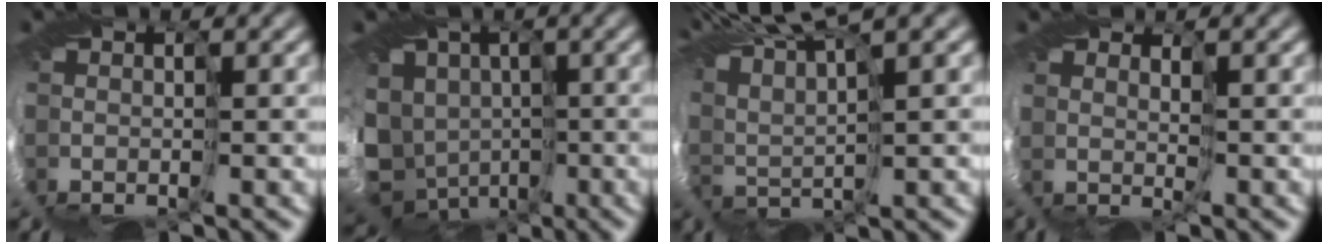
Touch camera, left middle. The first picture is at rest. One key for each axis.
{"total": 11.5, "fx": -3.9, "fy": 9.4, "fz": 5.3, "tx": -0.135, "ty": -0.012, "tz": -0.058}
{"total": 7.4, "fx": 6.7, "fy": 0.2, "fz": 3.1, "tx": -0.083, "ty": 0.026, "tz": 0.110}
{"total": 1.5, "fx": 0.6, "fy": -1.1, "fz": -0.7, "tx": 0.003, "ty": 0.001, "tz": 0.008}